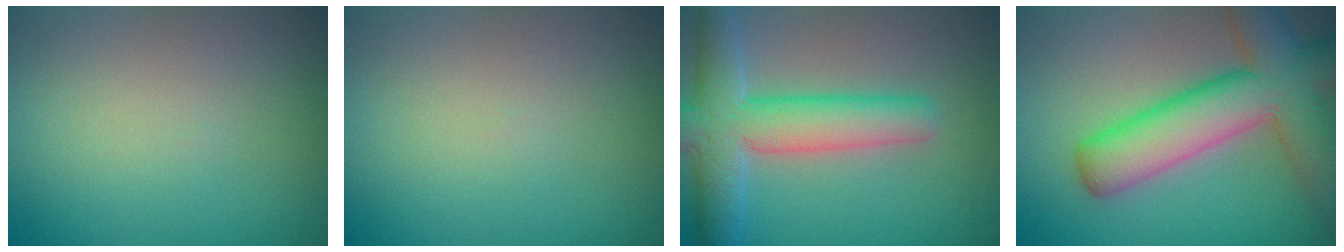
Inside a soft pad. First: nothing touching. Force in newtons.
{"total": 0.0}
{"total": 6.8, "press": 6.8, "slide": 0.3}
{"total": 10.0, "press": 10.0, "slide": 0.7}